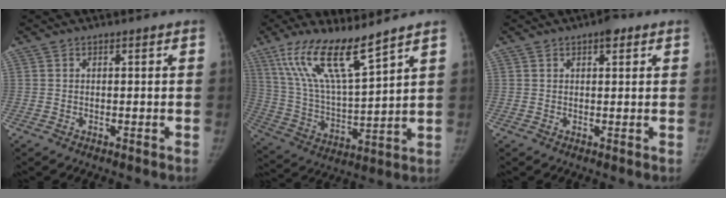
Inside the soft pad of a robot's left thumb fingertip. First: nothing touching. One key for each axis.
{"total": 15.7, "fx": 10.6, "fy": 3.0, "fz": 11.3, "tx": -0.204, "ty": -0.055, "tz": 0.214}
{"total": 2.7, "fx": 1.4, "fy": 1.4, "fz": 1.8, "tx": -0.011, "ty": -0.001, "tz": 0.016}